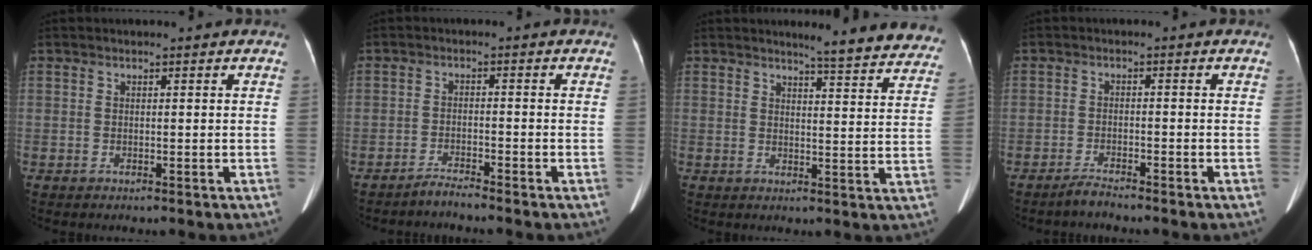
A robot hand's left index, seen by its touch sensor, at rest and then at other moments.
{"total": 2.2, "force": [-2.1, -0.5, 0.3], "torque": [-0.009, -0.008, -0.041]}
{"total": 13.0, "force": [12.3, 1.1, 4.3], "torque": [-0.031, -0.047, 0.119]}
{"total": 2.1, "force": [-2.0, -0.2, 0.5], "torque": [-0.018, -0.007, -0.037]}